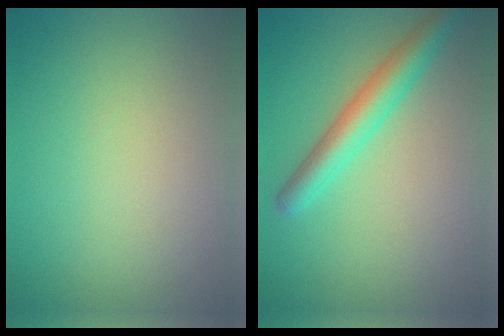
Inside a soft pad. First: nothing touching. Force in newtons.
{"total": 3.7, "press": 3.7, "slide": 0.1}